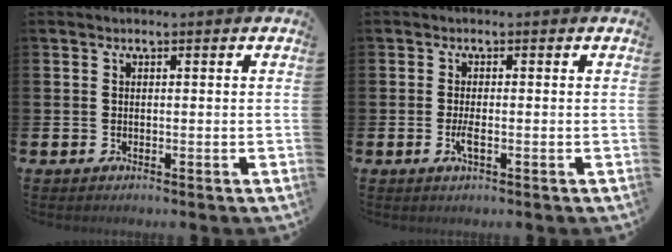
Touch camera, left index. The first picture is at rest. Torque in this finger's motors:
{"motor_torque": [0.49, 0.30, 0.03, 0.06]}